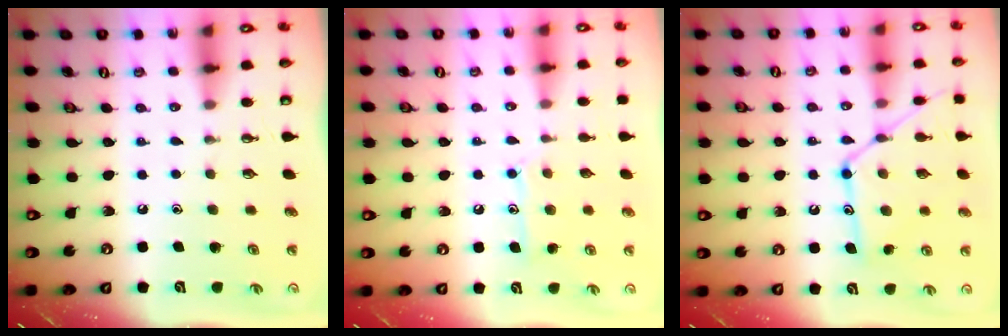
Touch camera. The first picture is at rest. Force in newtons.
{"total": 9.7, "press": 9.7, "slide": 0.7}
{"total": 14.8, "press": 14.8, "slide": 1.0}